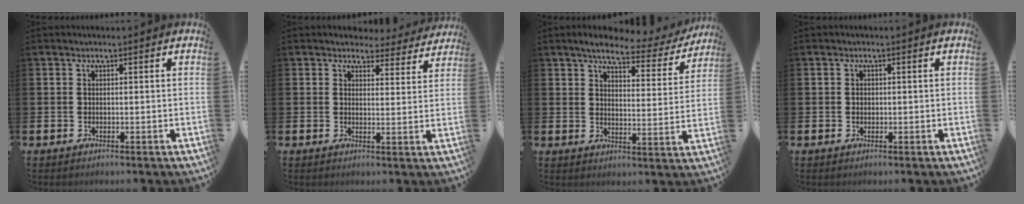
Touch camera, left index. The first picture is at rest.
{"total": 3.9, "force": [3.6, 1.5, 0.3], "torque": [-0.002, -0.026, 0.061]}
{"total": 5.7, "force": [4.9, 1.5, 2.6], "torque": [-0.060, -0.028, 0.077]}
{"total": 0.7, "force": [0.0, 0.6, 0.3], "torque": [0.003, 0.001, -0.002]}